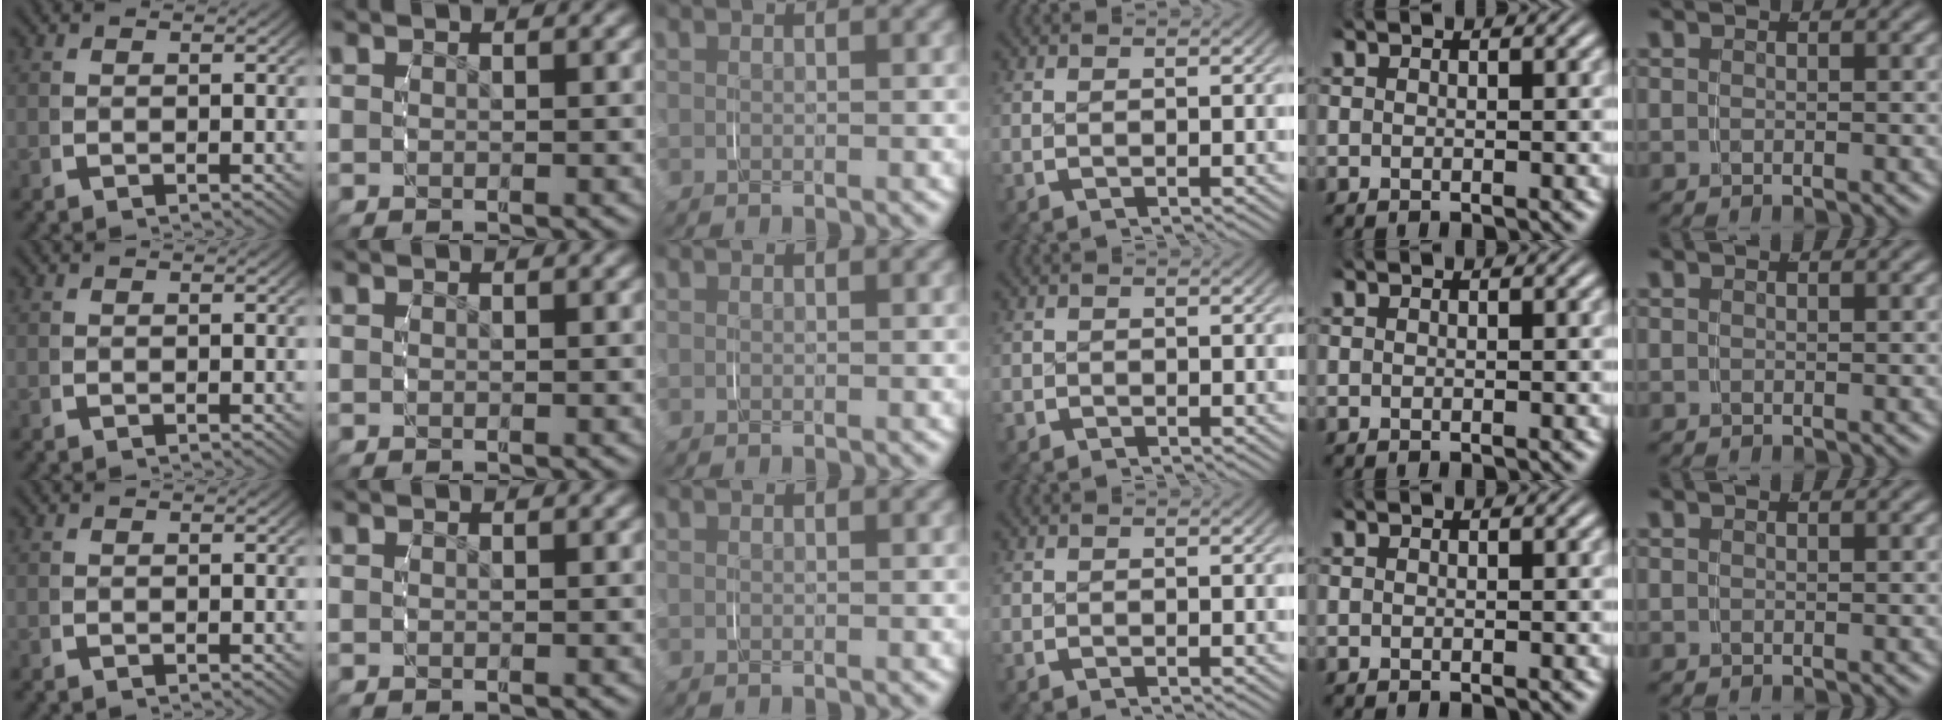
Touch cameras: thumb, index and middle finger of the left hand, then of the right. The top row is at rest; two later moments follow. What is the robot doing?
{"motion": "grasp_and_lifting", "object": "ribbon"}